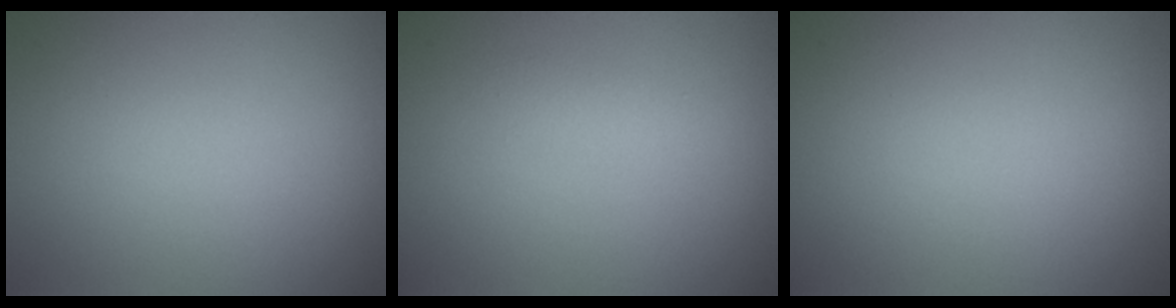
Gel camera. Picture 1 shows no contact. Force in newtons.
{"total": 1.1, "press": 1.1, "slide": 0.1}
{"total": 0.0}